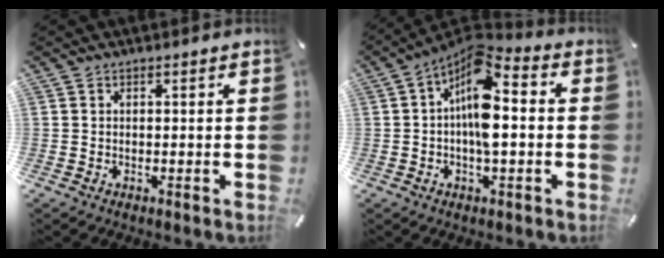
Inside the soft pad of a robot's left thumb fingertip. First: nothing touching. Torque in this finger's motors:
{"motor_torque": [2.31, 2.51, 0.69, -0.42, 0.37]}